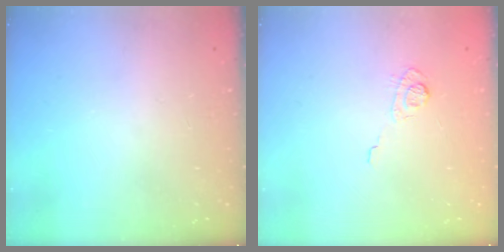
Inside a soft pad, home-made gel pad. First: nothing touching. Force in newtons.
{"total": 6.7, "press": 6.6, "slide": 1.4}